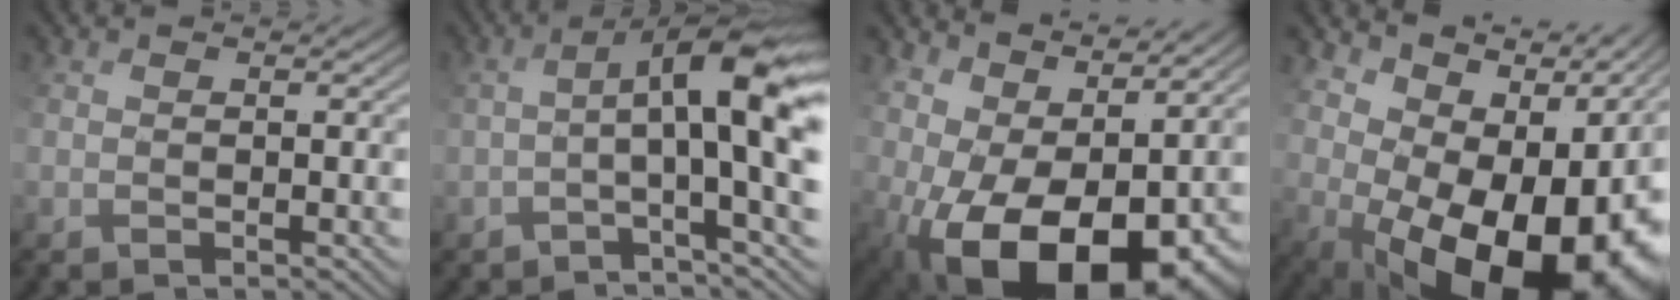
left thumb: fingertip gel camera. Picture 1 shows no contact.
{"total": 9.2, "force": [-0.2, 1.4, 9.0], "torque": [-0.125, 0.025, -0.002]}
{"total": 15.1, "force": [0.5, 9.3, 11.9], "torque": [-0.196, -0.030, 0.051]}
{"total": 15.8, "force": [1.3, 9.9, 12.2], "torque": [-0.139, -0.024, 0.067]}